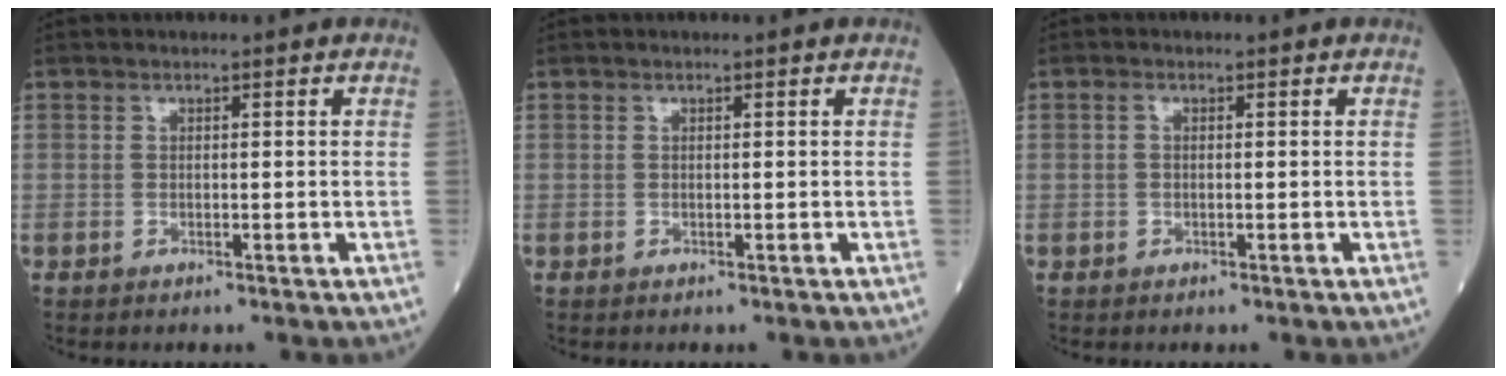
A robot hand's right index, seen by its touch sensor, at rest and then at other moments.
{"total": 0.0}
{"total": 0.8, "force": [0.1, 0.5, 0.7], "torque": [-0.014, 0.005, 0.001]}